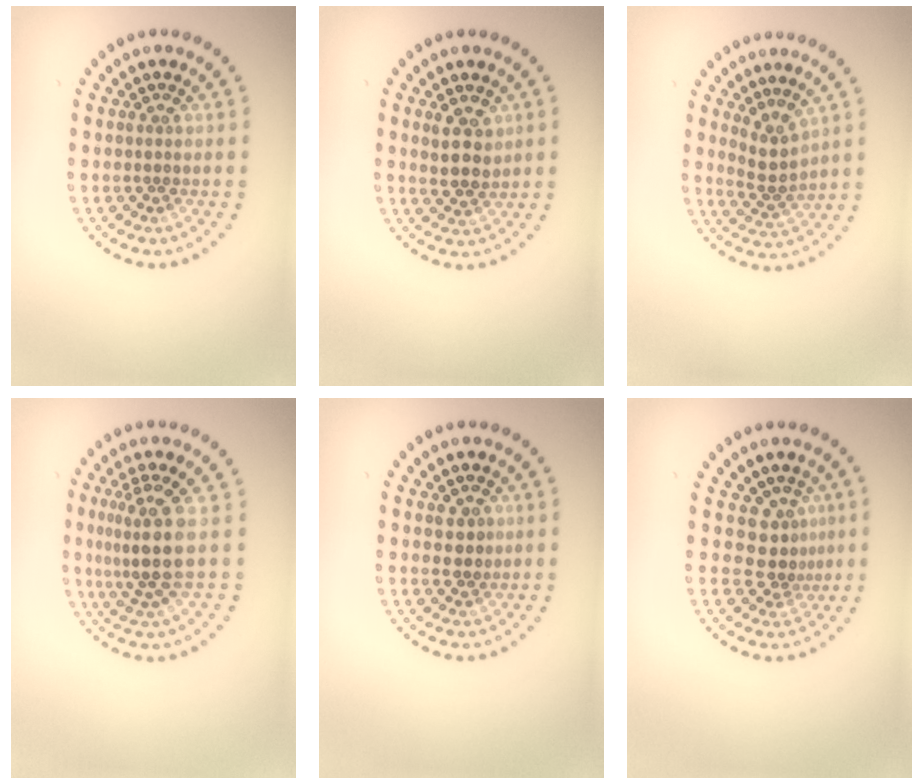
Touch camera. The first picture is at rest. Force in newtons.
{"total": 2.8, "press": 2.6, "slide": 0.9}
{"total": 2.3, "press": 1.7, "slide": 1.5}
{"total": 4.0, "press": 3.1, "slide": 2.5}
{"total": 1.9, "press": 1.8, "slide": 0.5}
{"total": 2.8, "press": 2.0, "slide": 2.0}